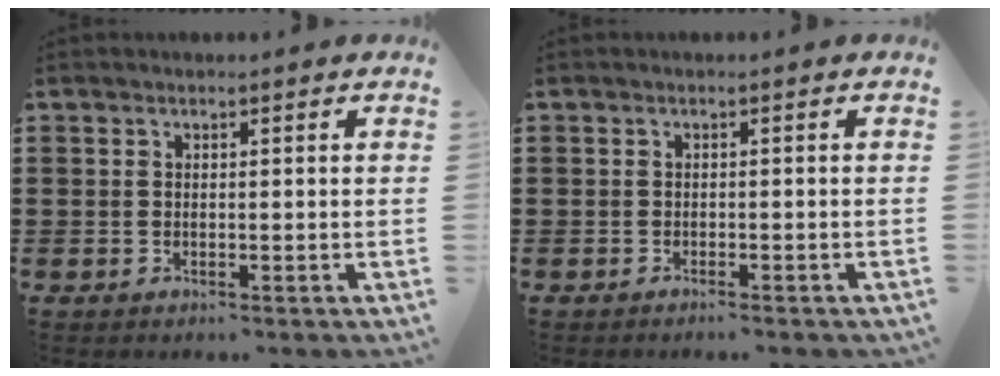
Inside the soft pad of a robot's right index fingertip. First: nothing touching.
{"total": 0.7, "force": [-0.7, 0.0, 0.2], "torque": [-0.006, -0.001, -0.014]}